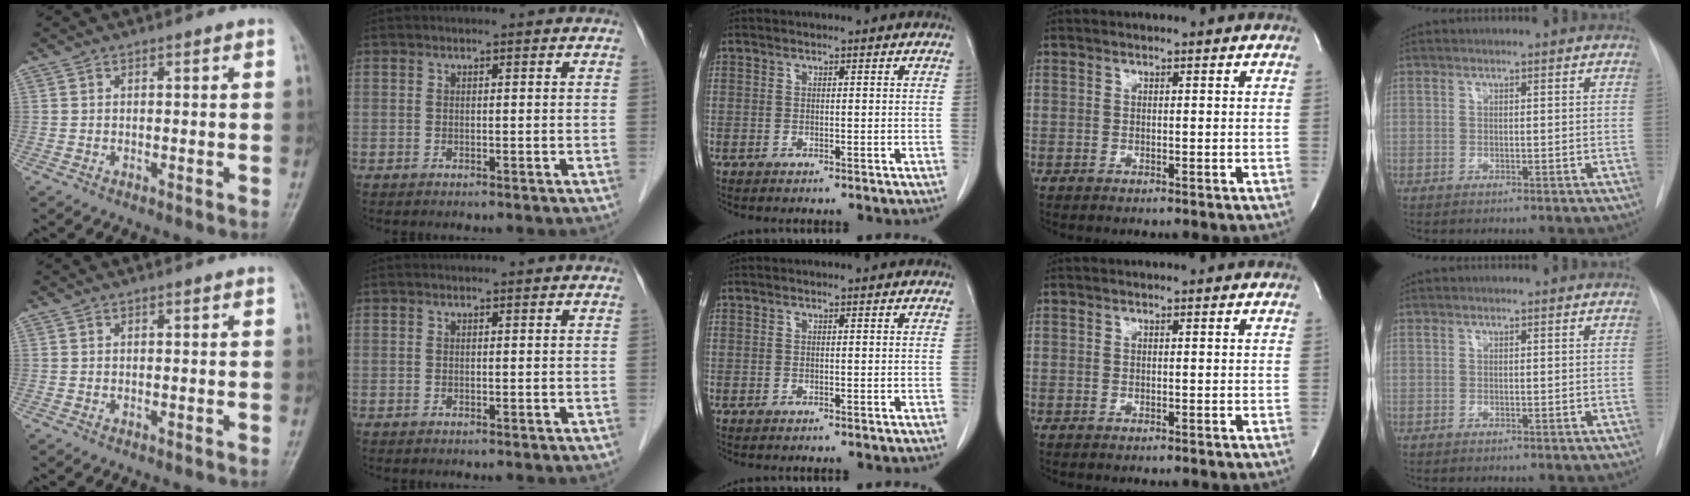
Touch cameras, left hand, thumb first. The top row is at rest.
{}